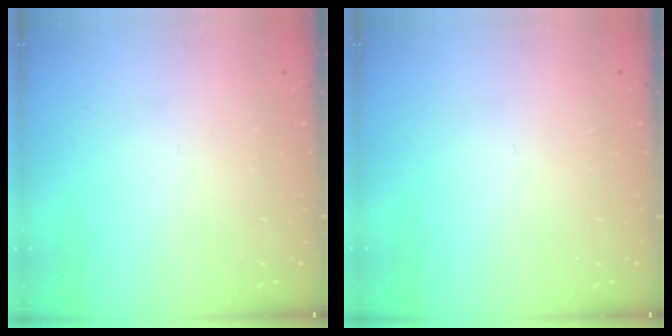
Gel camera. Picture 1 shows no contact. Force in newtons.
{"total": 0.0}